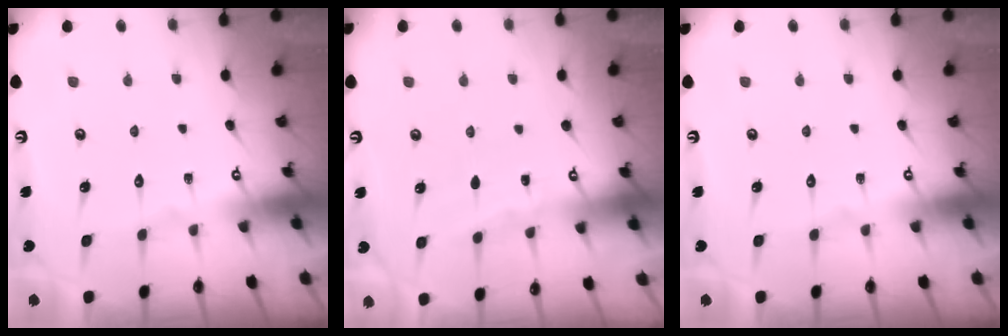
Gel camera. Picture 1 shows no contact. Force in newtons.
{"total": 2.4, "press": 2.4, "slide": 0.3}
{"total": 0.0}